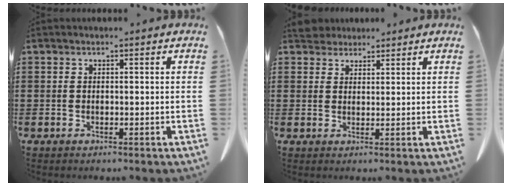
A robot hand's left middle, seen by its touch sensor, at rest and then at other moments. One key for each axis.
{"total": 3.1, "fx": 2.9, "fy": 1.1, "fz": 0.3, "tx": -0.007, "ty": -0.004, "tz": 0.057}